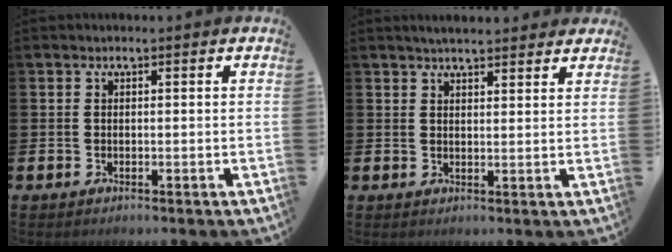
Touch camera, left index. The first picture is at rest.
{"total": 3.3, "force": [3.2, 0.5, 0.8], "torque": [-0.020, -0.009, 0.058]}